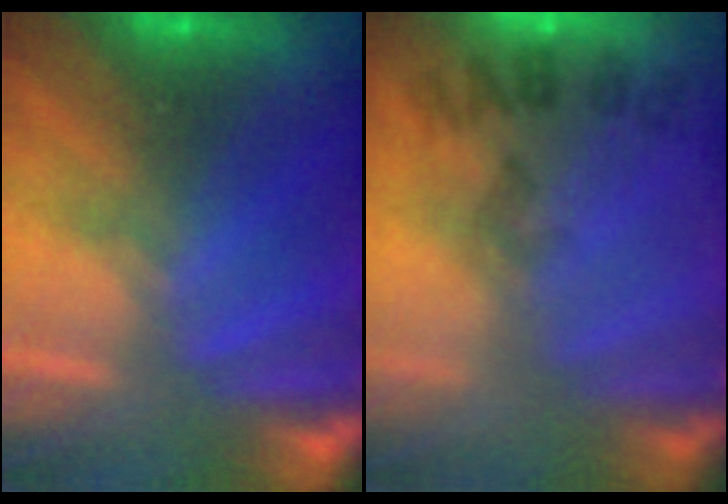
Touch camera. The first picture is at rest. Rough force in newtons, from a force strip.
{"total": 8.4}